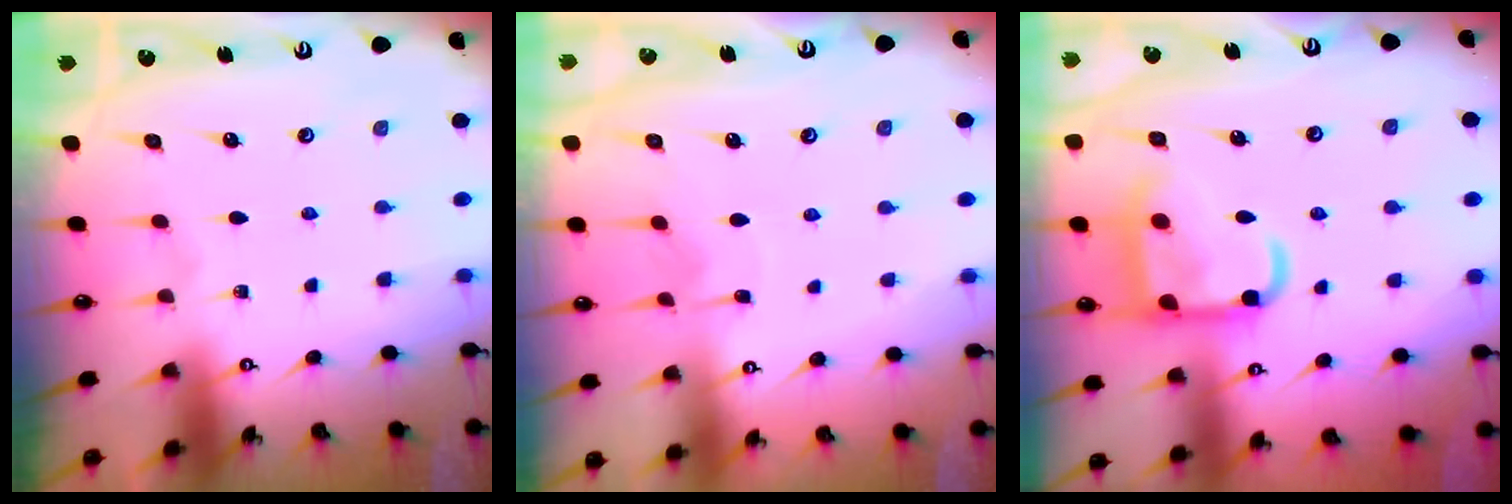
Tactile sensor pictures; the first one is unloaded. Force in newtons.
{"total": 3.7, "press": 3.7, "slide": 0.4}
{"total": 15.3, "press": 15.2, "slide": 1.5}